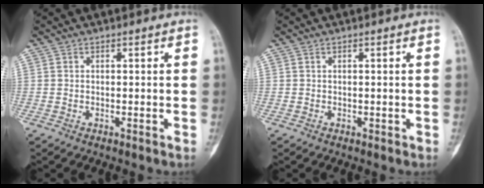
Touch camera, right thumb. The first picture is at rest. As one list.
[{"total": 0.0}]